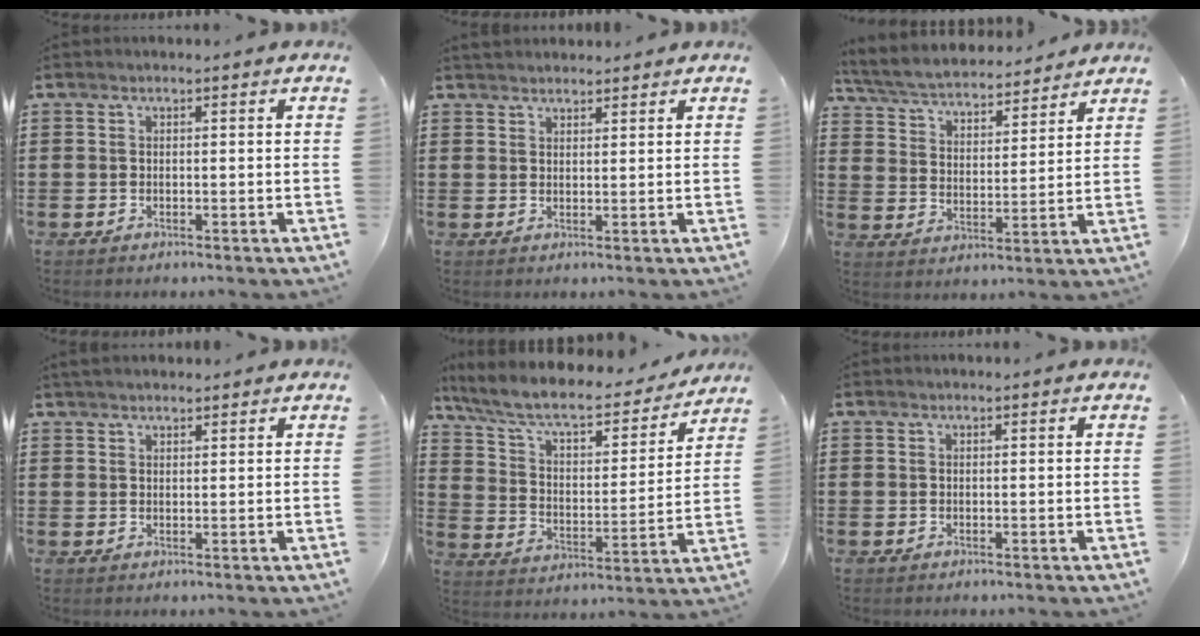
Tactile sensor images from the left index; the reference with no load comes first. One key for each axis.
{"total": 1.9, "fx": 1.8, "fy": 0.4, "fz": 0.0, "tx": -0.005, "ty": 0.003, "tz": 0.037}
{"total": 4.8, "fx": 4.7, "fy": 0.6, "fz": 1.1, "tx": -0.046, "ty": -0.028, "tz": 0.077}
{"total": 1.7, "fx": 1.6, "fy": 0.4, "fz": 0.4, "tx": -0.011, "ty": 0.003, "tz": 0.031}
{"total": 8.2, "fx": 7.0, "fy": 1.5, "fz": 4.0, "tx": -0.106, "ty": -0.044, "tz": 0.117}
{"total": 0.0}